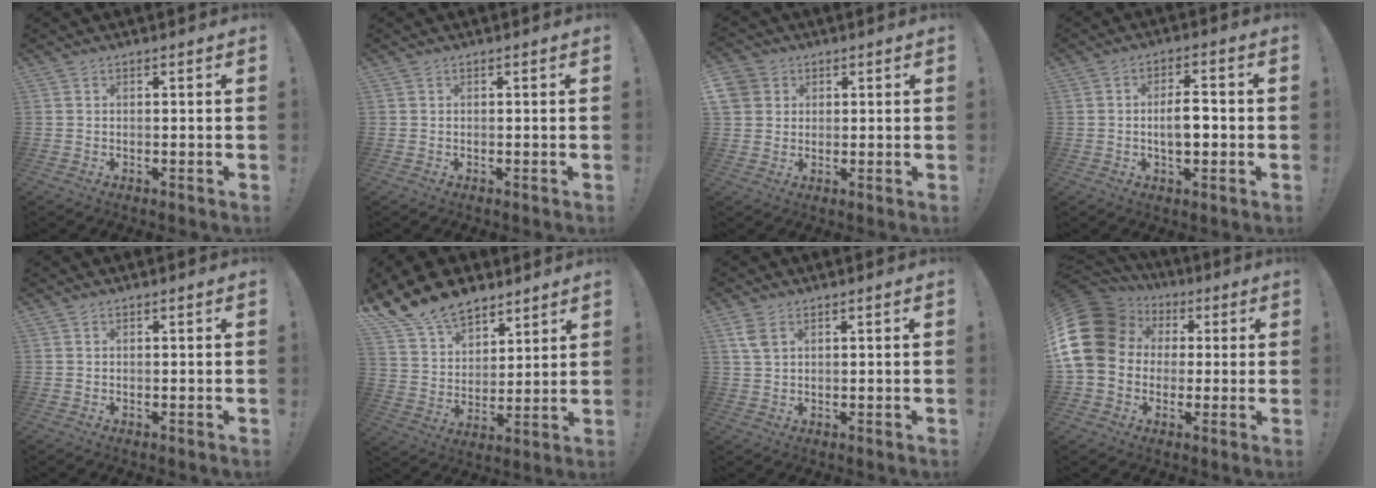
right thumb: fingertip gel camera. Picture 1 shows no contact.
{"total": 0.0}
{"total": 5.4, "force": [2.2, 4.8, 1.2], "torque": [-0.027, -0.007, 0.042]}
{"total": 6.5, "force": [-0.8, 3.0, 5.7], "torque": [-0.083, 0.003, -0.021]}
{"total": 0.0}
{"total": 16.5, "force": [13.0, 8.9, 5.1], "torque": [-0.111, -0.091, 0.247]}
{"total": 4.1, "force": [2.0, 2.3, 2.8], "torque": [-0.050, -0.005, 0.038]}
{"total": 18.6, "force": [3.1, 15.0, 10.5], "torque": [-0.197, -0.005, 0.071]}